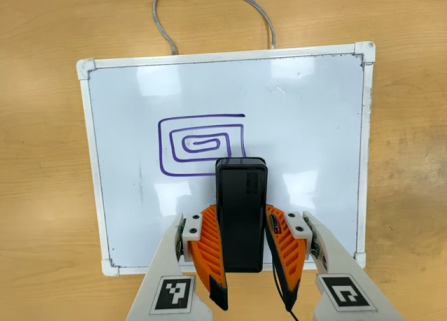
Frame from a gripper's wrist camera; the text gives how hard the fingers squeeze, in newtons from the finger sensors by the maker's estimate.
{"total": 5.8, "left": 4.2, "right": 7.4}